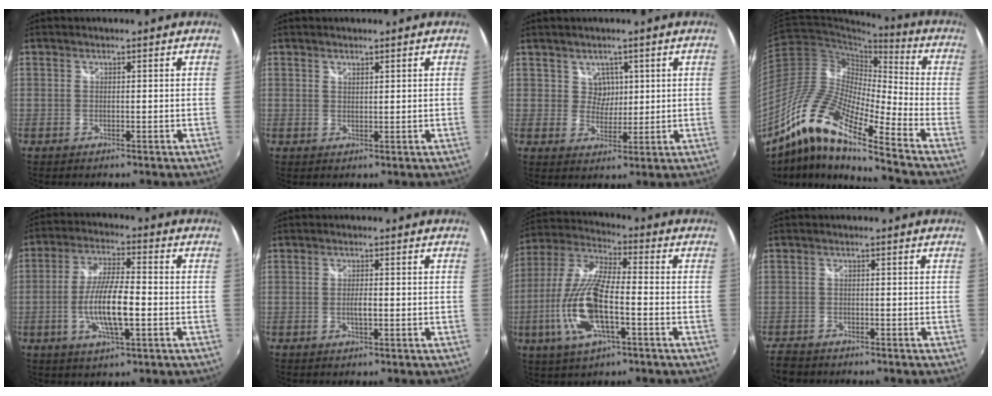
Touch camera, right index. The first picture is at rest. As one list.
[{"total": 1.1, "force": [0.9, 0.4, 0.4], "torque": [-0.004, 0.000, 0.016]}, {"total": 3.6, "force": [1.5, 3.3, 0.4], "torque": [-0.002, 0.005, 0.028]}, {"total": 16.1, "force": [-10.7, 2.3, 11.7], "torque": [-0.221, -0.001, -0.228]}, {"total": 10.8, "force": [-2.6, 2.4, 10.1], "torque": [-0.199, -0.003, -0.049]}, {"total": 2.0, "force": [-0.4, 0.5, 1.8], "torque": [-0.033, -0.001, -0.008]}, {"total": 16.2, "force": [-4.6, 5.0, 14.7], "torque": [-0.312, -0.009, -0.093]}, {"total": 3.7, "force": [-3.2, 1.9, 0.7], "torque": [-0.031, -0.007, -0.064]}]